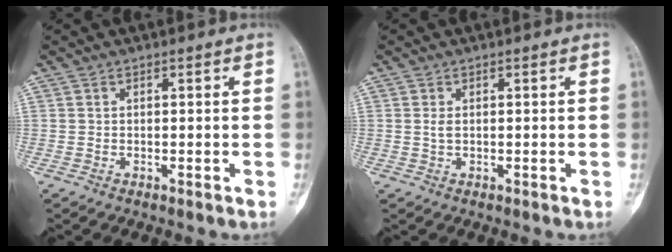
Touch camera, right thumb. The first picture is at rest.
{"total": 1.2, "force": [0.2, 0.7, 0.9], "torque": [-0.020, 0.002, 0.007]}